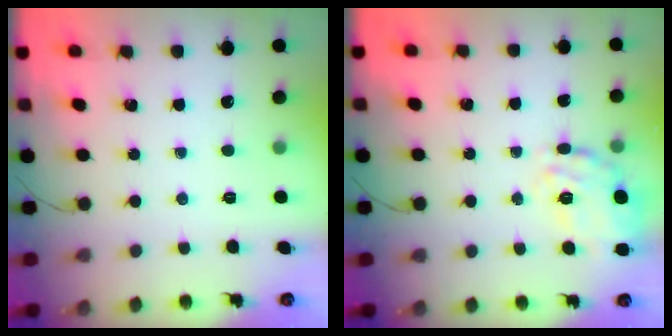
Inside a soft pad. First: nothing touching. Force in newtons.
{"total": 19.9, "press": 19.9, "slide": 1.6}